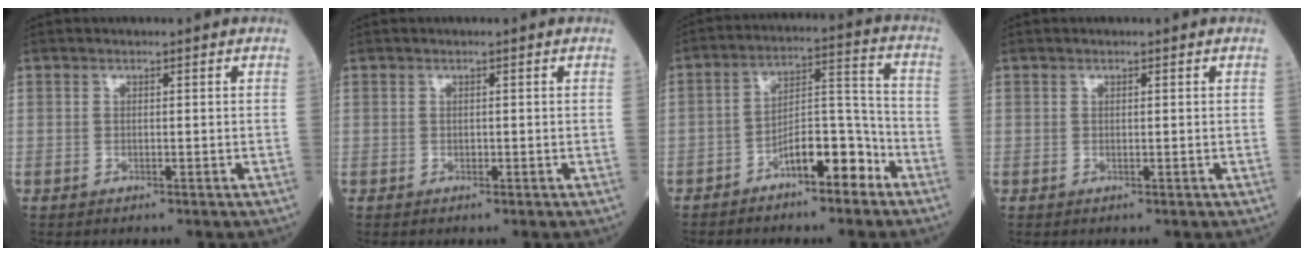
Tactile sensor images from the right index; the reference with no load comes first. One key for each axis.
{"total": 0.0}
{"total": 8.8, "fx": -5.4, "fy": 2.8, "fz": 6.3, "tx": -0.103, "ty": 0.029, "tz": -0.091}
{"total": 0.0}